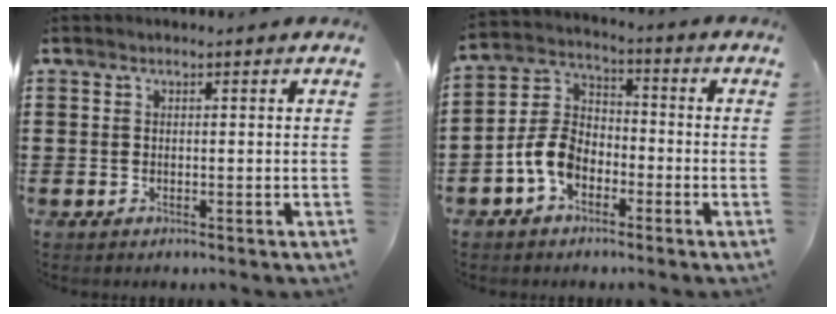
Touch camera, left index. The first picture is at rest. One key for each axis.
{"total": 7.2, "fx": -3.6, "fy": 4.6, "fz": 4.2, "tx": -0.126, "ty": 0.004, "tz": -0.080}